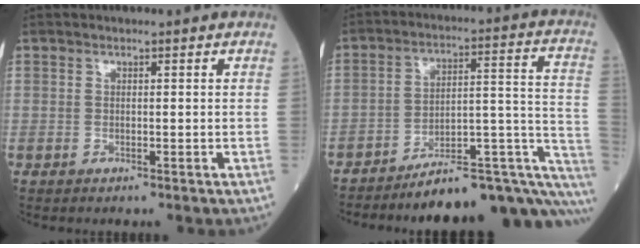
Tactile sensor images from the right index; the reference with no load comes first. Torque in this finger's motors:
{"motor_torque": [1.13, -1.01, 0.48, 0.07]}